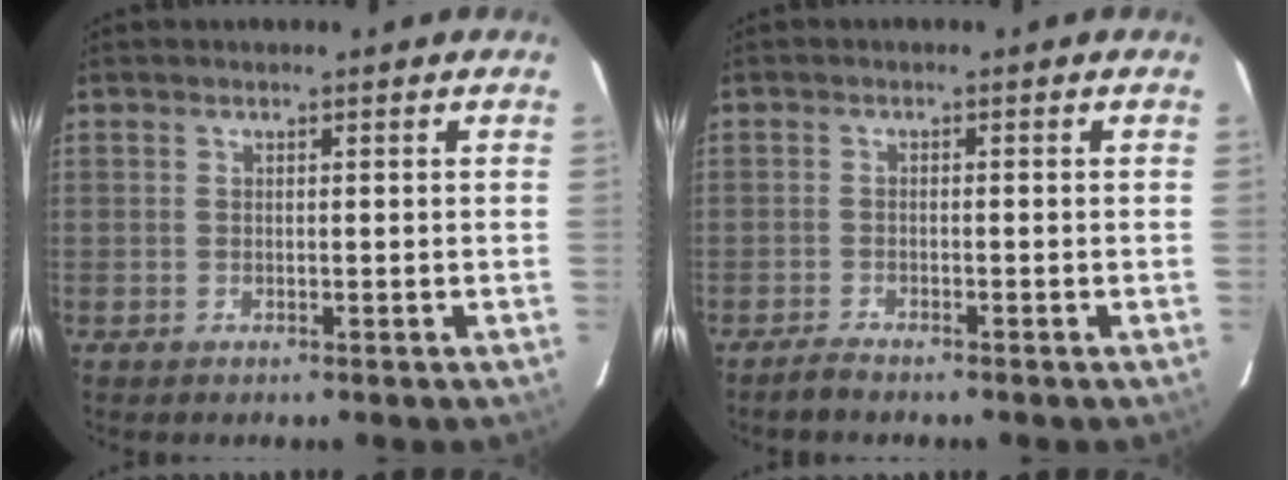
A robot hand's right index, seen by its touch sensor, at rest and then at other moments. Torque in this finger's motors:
{"motor_torque": [0.18, -0.17, 0.09, 0.02]}